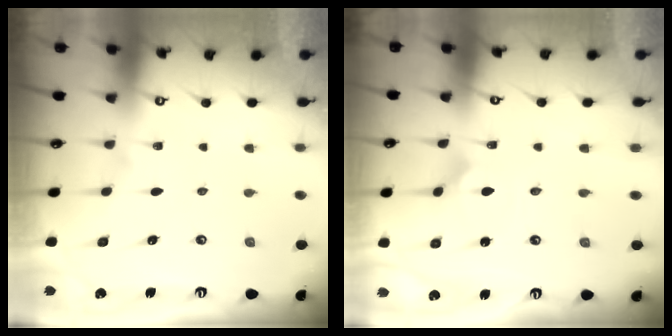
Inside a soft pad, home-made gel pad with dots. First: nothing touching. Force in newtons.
{"total": 2.5, "press": 2.5, "slide": 0.1}